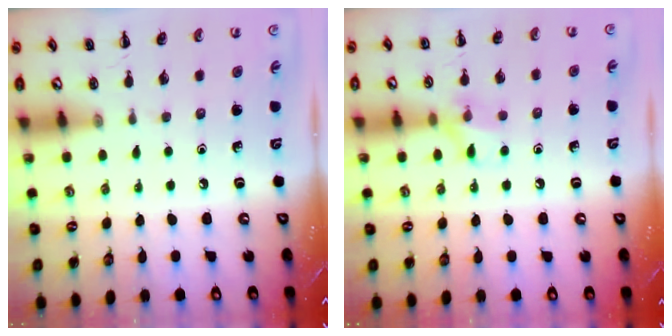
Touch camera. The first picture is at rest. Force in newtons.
{"total": 8.1, "press": 7.9, "slide": 1.8}